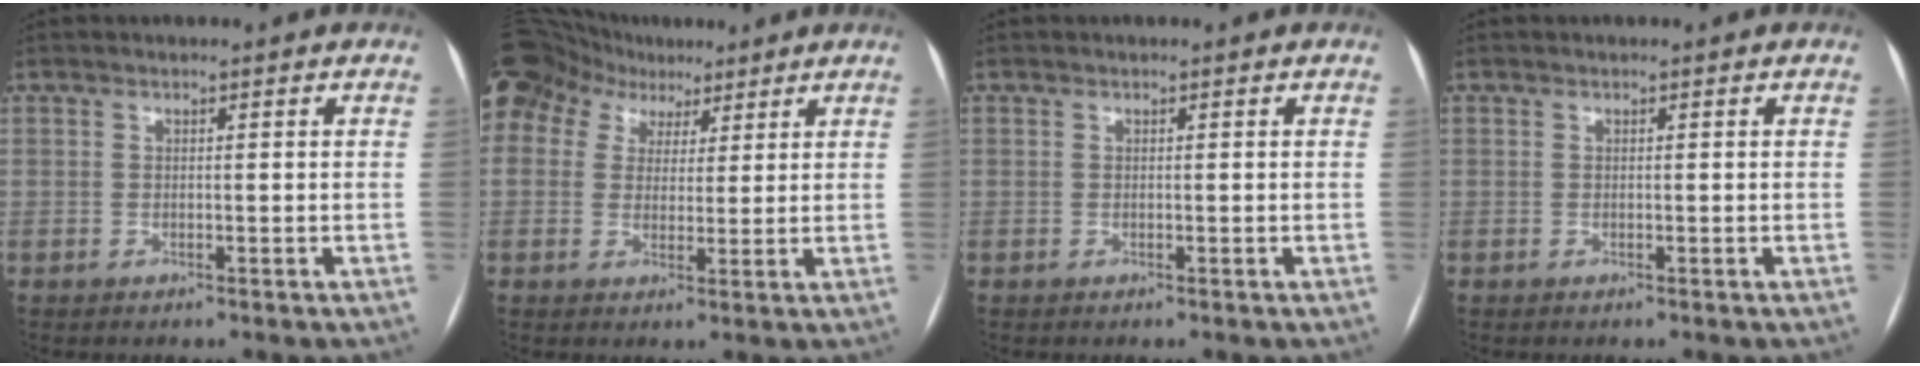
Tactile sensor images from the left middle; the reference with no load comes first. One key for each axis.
{"total": 23.5, "fx": 13.2, "fy": 17.1, "fz": 9.2, "tx": -0.295, "ty": 0.101, "tz": 0.247}
{"total": 0.0}
{"total": 0.0}